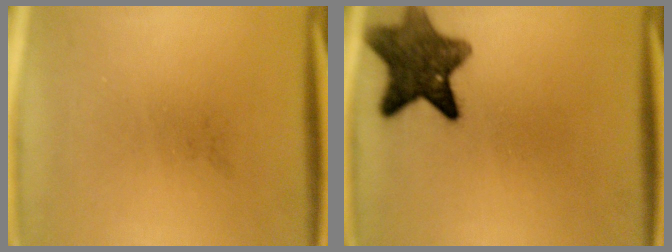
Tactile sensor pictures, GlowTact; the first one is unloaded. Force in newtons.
{"total": 9.7}